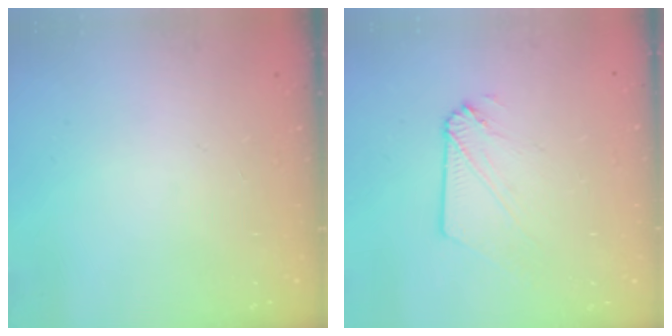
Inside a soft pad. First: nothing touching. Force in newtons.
{"total": 4.4, "press": 4.4, "slide": 0.5}